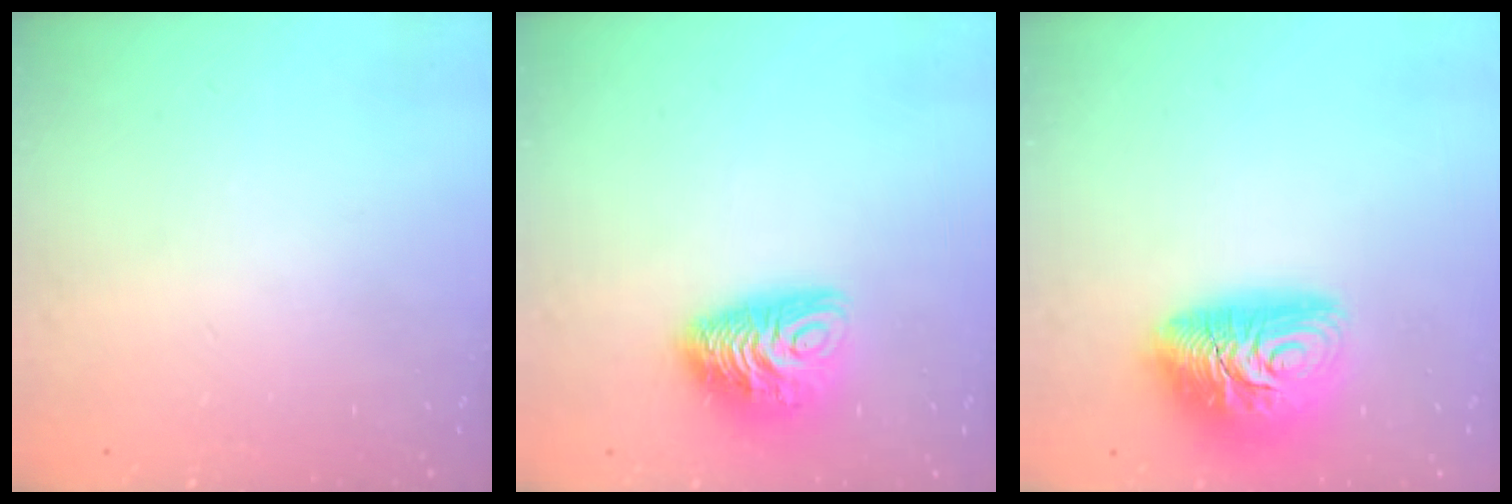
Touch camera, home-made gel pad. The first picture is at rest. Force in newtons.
{"total": 10.4, "press": 10.3, "slide": 1.1}
{"total": 13.2, "press": 13.2, "slide": 1.0}